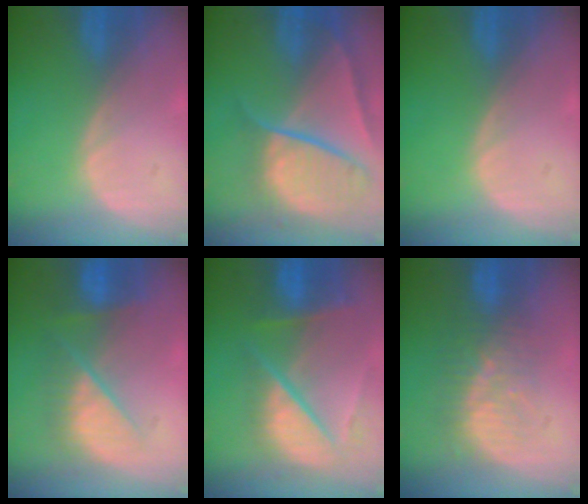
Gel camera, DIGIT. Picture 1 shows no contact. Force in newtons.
{"total": 10.6, "press": 8.9, "slide": 5.8}
{"total": 0.0}
{"total": 8.2, "press": 7.7, "slide": 2.9}
{"total": 10.4, "press": 8.6, "slide": 5.7}
{"total": 8.0, "press": 7.6, "slide": 2.6}